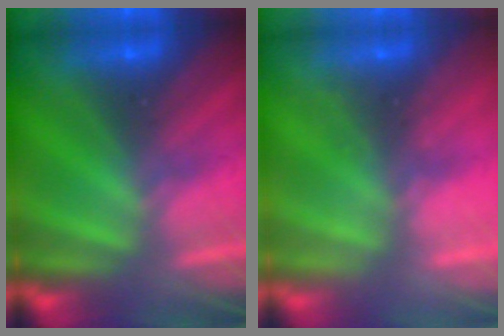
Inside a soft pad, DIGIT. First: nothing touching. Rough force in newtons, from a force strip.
{"total": 2.1}